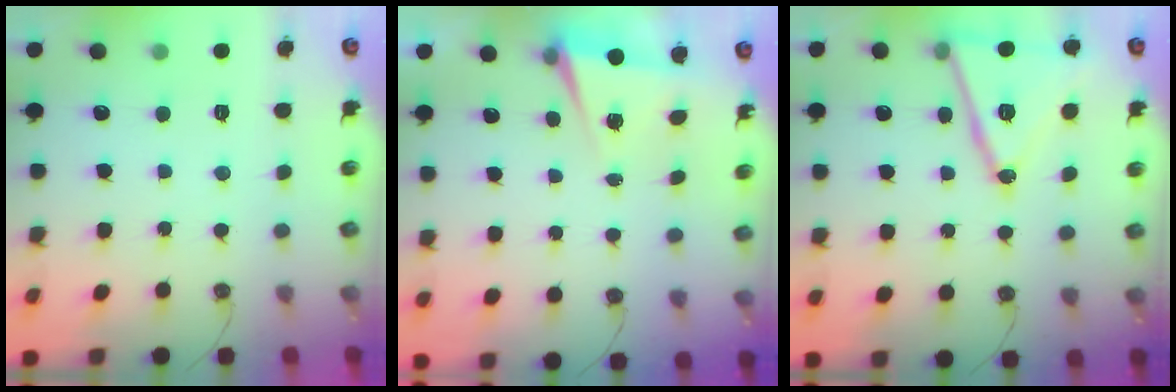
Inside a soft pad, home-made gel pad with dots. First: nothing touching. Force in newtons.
{"total": 2.0, "press": 1.7, "slide": 1.0}
{"total": 17.0, "press": 16.7, "slide": 3.4}